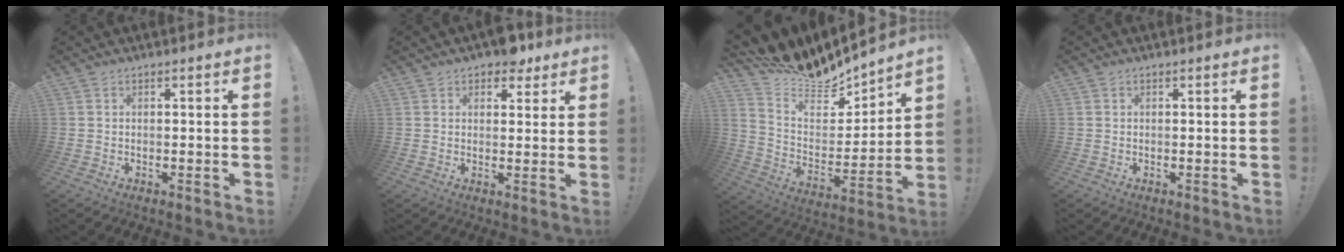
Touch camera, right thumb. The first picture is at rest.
{"total": 5.7, "force": [4.3, 3.1, 2.2], "torque": [-0.018, -0.019, 0.075]}
{"total": 10.6, "force": [10.4, 1.5, 0.6], "torque": [-0.040, -0.107, 0.185]}
{"total": 0.0}